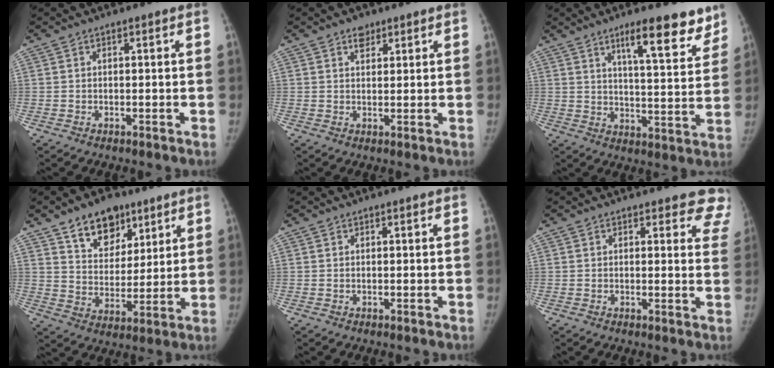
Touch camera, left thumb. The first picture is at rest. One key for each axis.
{"total": 2.5, "fx": 1.6, "fy": 1.6, "fz": 0.9, "tx": 0.003, "ty": -0.009, "tz": 0.025}
{"total": 13.2, "fx": 9.1, "fy": 3.3, "fz": 9.0, "tx": -0.086, "ty": -0.055, "tz": 0.132}
{"total": 12.3, "fx": 7.6, "fy": 7.9, "fz": 5.6, "tx": -0.046, "ty": -0.042, "tz": 0.130}
{"total": 0.0}
{"total": 7.1, "fx": 6.3, "fy": 3.1, "fz": 1.2, "tx": 0.043, "ty": -0.026, "tz": 0.037}